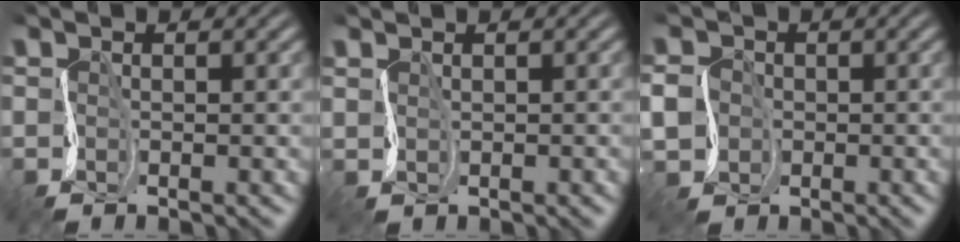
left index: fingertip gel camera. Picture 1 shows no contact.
{"total": 0.7, "force": [0.4, 0.6, -0.2], "torque": [0.009, 0.002, 0.018]}
{"total": 2.7, "force": [-0.5, 2.7, -0.1], "torque": [-0.003, 0.001, -0.009]}